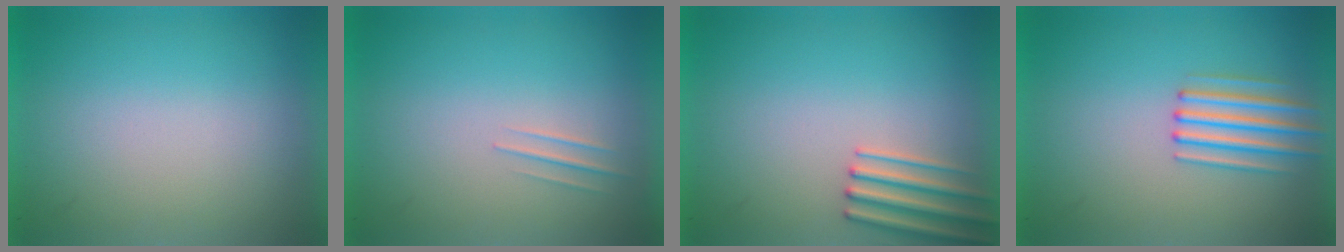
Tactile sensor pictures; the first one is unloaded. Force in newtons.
{"total": 1.0}
{"total": 2.0}
{"total": 2.6}